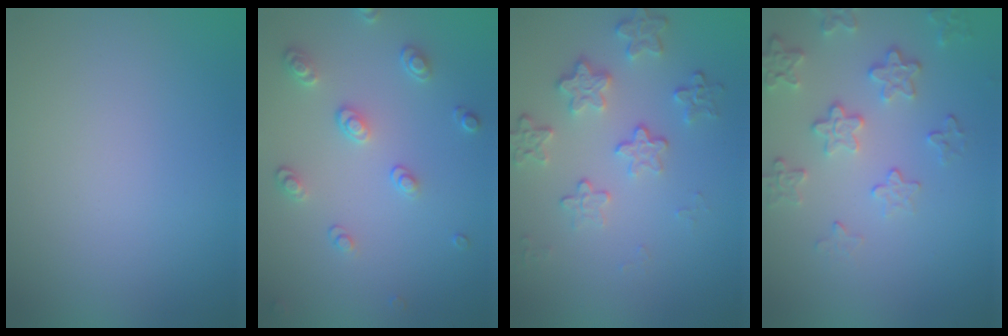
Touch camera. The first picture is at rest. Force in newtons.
{"total": 2.6, "press": 2.5, "slide": 0.8}
{"total": 4.1, "press": 3.0, "slide": 2.8}
{"total": 4.1, "press": 3.2, "slide": 2.7}